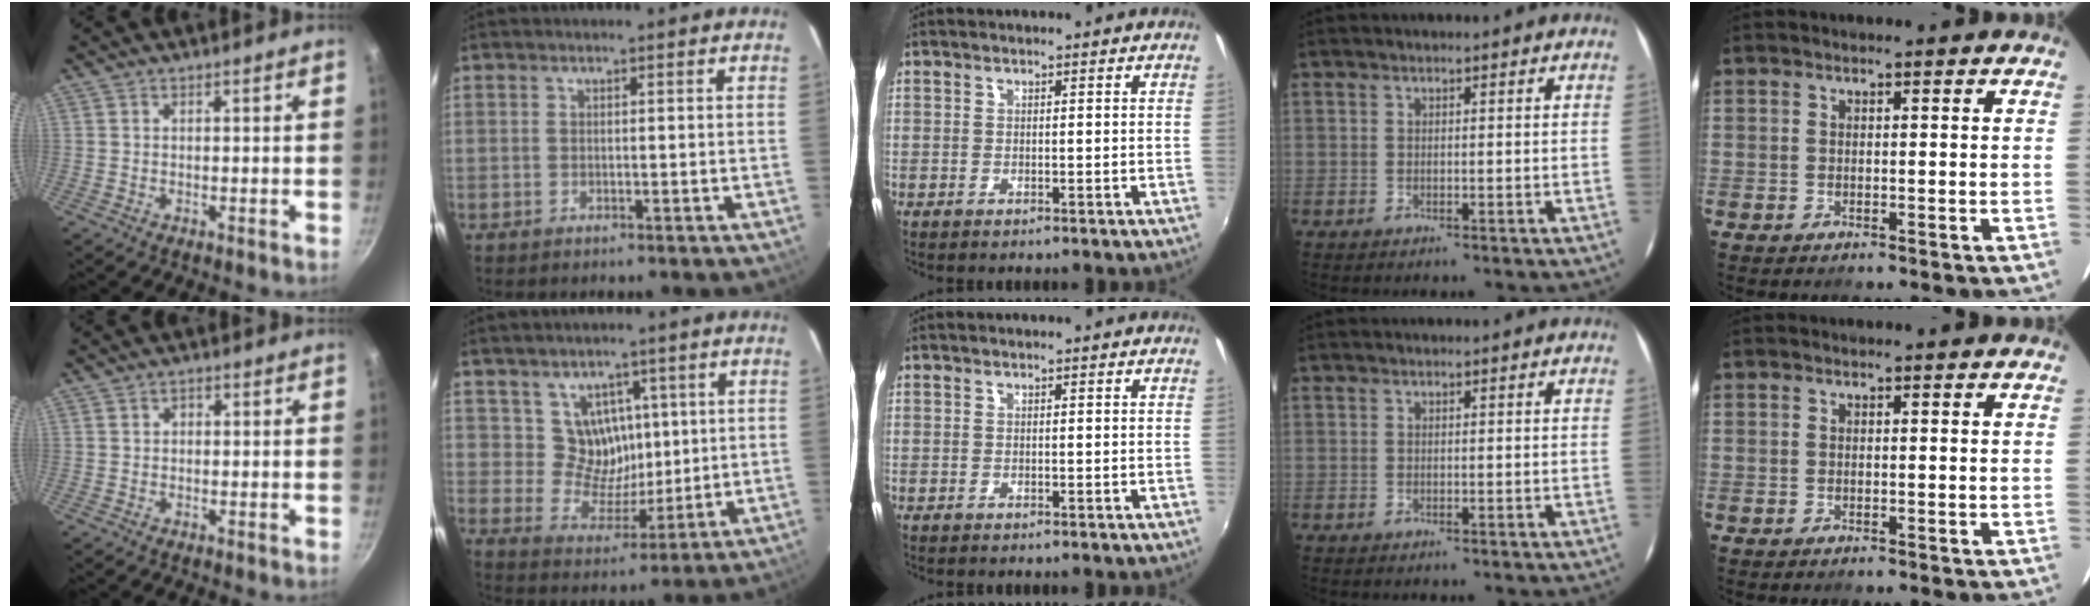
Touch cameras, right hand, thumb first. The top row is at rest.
{"thumb": {"total": 1.2, "force": [0.1, 1.0, 0.7], "torque": [-0.009, 0.006, -0.001]}, "index": {"total": 8.0, "force": [3.0, 7.1, 2.1], "torque": [-0.032, 0.002, 0.062]}}